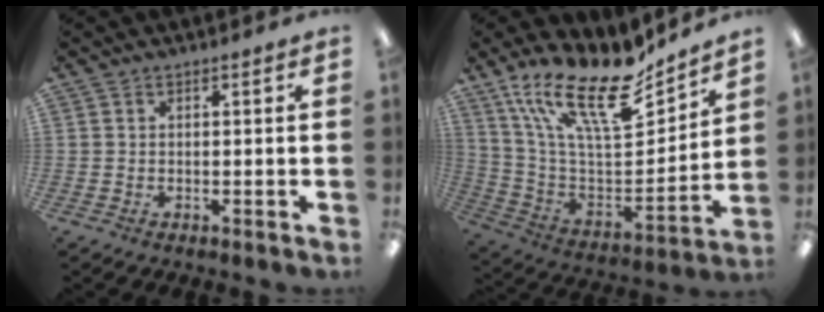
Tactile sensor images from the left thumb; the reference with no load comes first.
{"total": 23.2, "force": [16.3, 7.9, 14.5], "torque": [-0.266, -0.115, 0.284]}